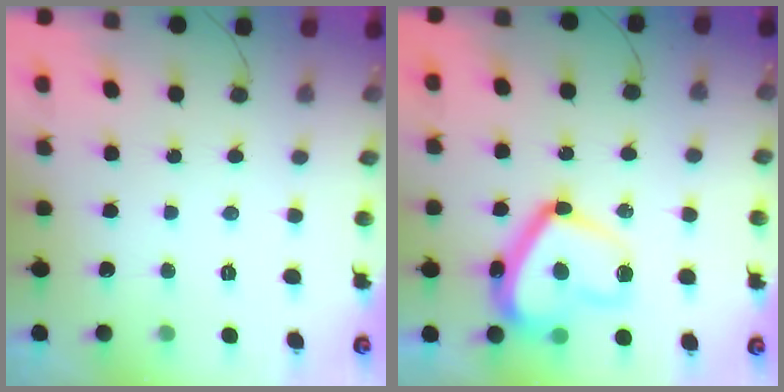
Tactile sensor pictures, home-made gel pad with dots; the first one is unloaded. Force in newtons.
{"total": 17.8, "press": 17.7, "slide": 1.9}